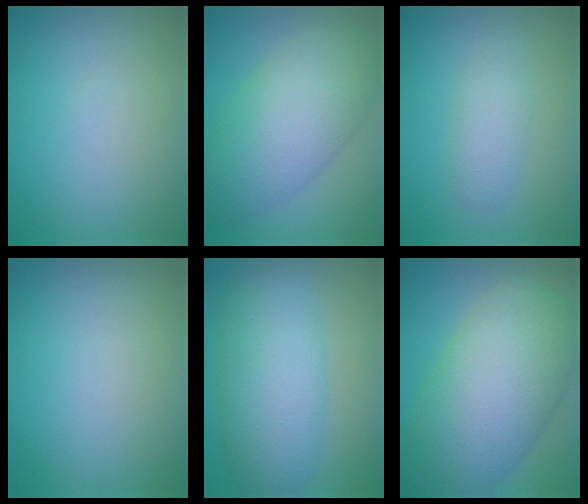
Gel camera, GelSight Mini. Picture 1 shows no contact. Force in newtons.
{"total": 8.3, "press": 8.3, "slide": 0.4}
{"total": 2.2, "press": 2.2, "slide": 0.0}
{"total": 0.0}
{"total": 7.4, "press": 7.4, "slide": 0.2}
{"total": 12.7, "press": 12.7, "slide": 0.5}